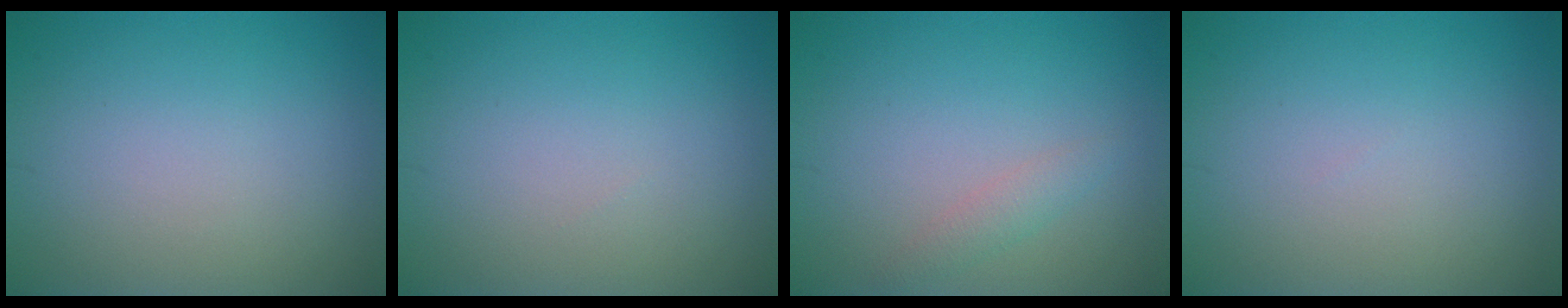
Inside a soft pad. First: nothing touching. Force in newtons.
{"total": 0.0}
{"total": 1.3, "press": 1.3, "slide": 0.1}
{"total": 0.0}